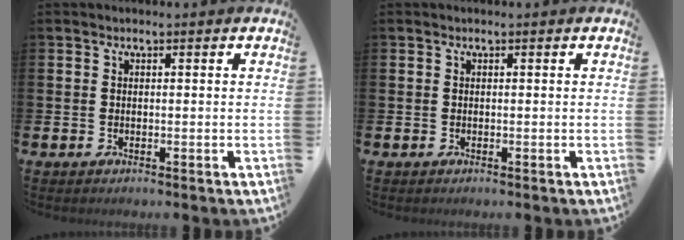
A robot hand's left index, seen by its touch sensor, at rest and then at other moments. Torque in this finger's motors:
{"motor_torque": [0.00, 0.00, 0.00, 0.00]}